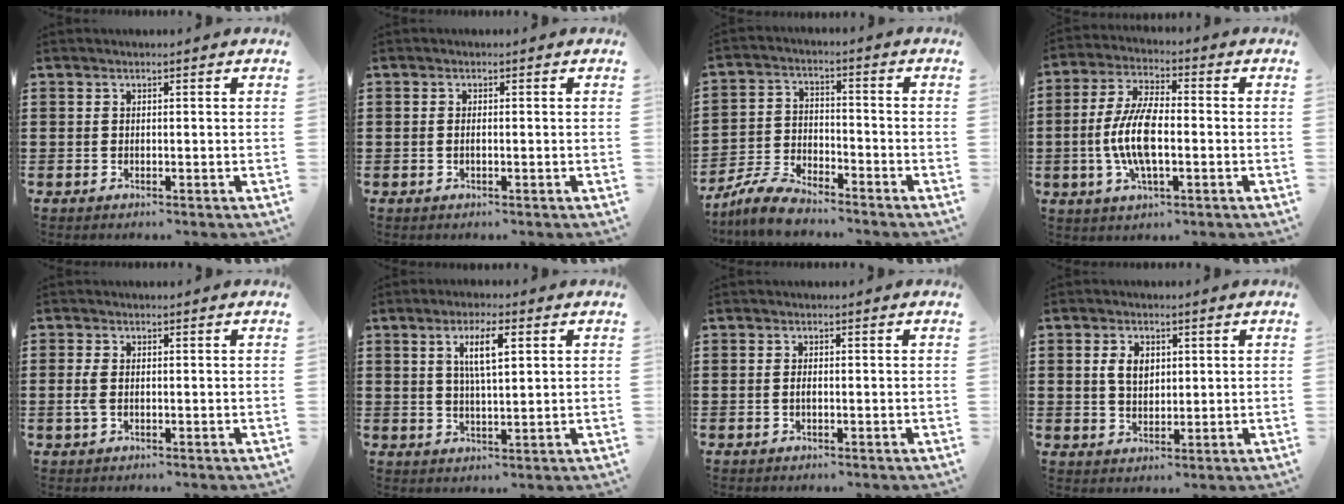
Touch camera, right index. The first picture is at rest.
{"total": 0.8, "force": [-0.1, 0.2, 0.7], "torque": [-0.014, -0.002, -0.002]}
{"total": 6.0, "force": [-5.5, 1.3, 2.1], "torque": [-0.053, 0.006, -0.109]}
{"total": 9.5, "force": [-1.5, 3.5, 8.7], "torque": [-0.198, -0.009, -0.034]}
{"total": 2.4, "force": [-0.3, 1.2, 2.1], "torque": [-0.064, -0.006, -0.012]}
{"total": 5.9, "force": [2.0, 1.4, 5.4], "torque": [-0.111, 0.007, 0.031]}
{"total": 0.7, "force": [-0.2, 0.3, 0.7], "torque": [-0.013, 0.000, -0.003]}
{"total": 3.9, "force": [0.9, 2.5, 2.9], "torque": [-0.063, 0.011, 0.016]}